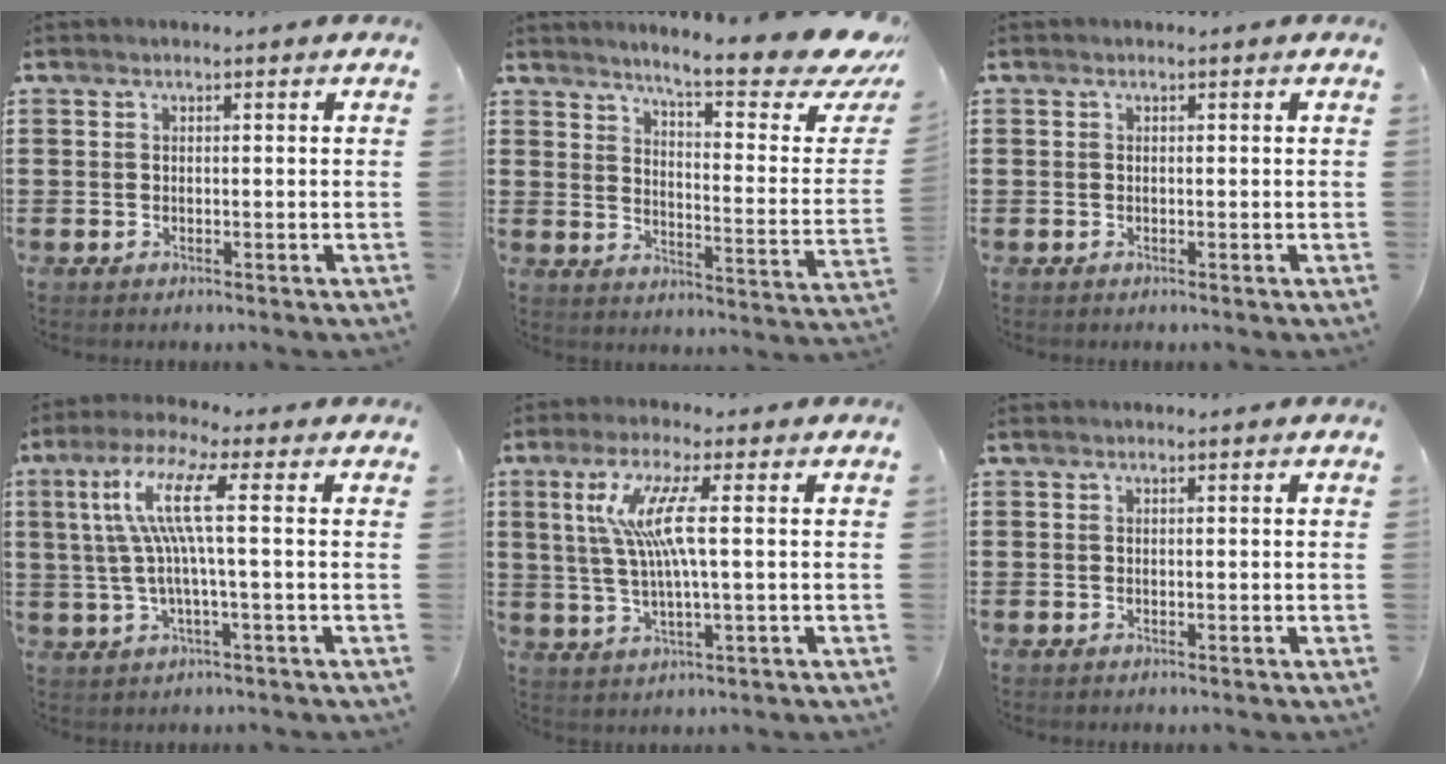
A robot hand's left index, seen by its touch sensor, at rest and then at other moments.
{"total": 9.7, "force": [8.0, 0.3, 5.5], "torque": [-0.103, -0.062, 0.129]}
{"total": 0.0}
{"total": 9.2, "force": [1.4, 0.7, 9.0], "torque": [-0.204, -0.006, 0.009]}
{"total": 8.3, "force": [1.8, 0.6, 8.0], "torque": [-0.173, -0.008, 0.021]}
{"total": 0.0}